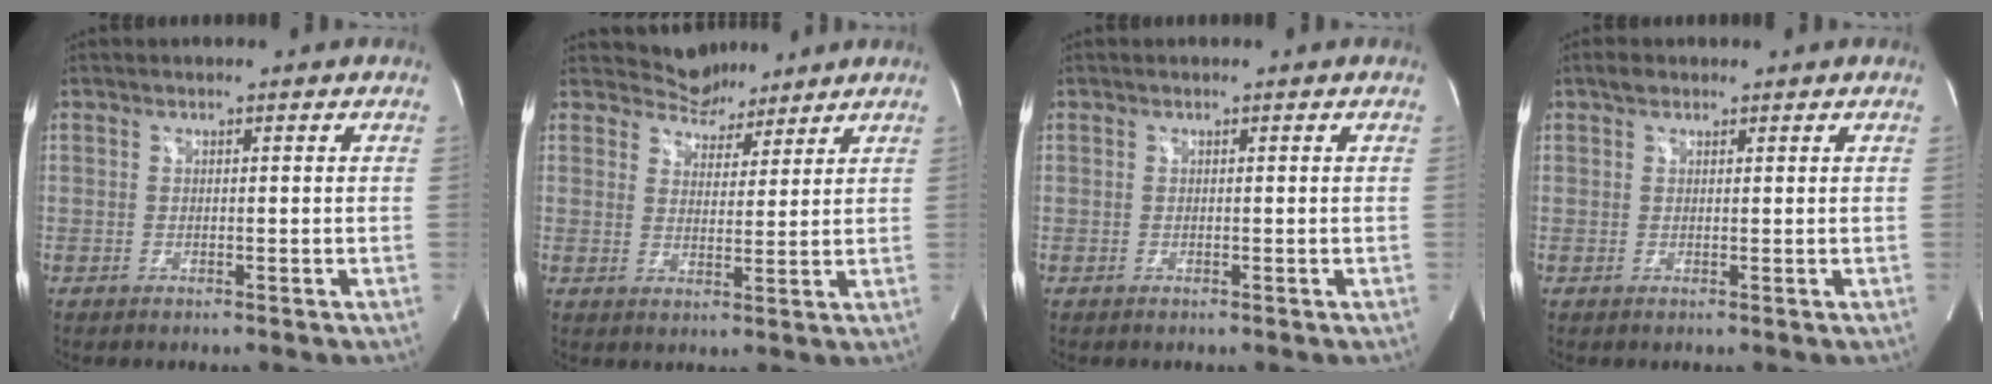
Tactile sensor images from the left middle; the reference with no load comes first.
{"total": 5.2, "force": [4.9, 1.8, -0.1], "torque": [0.000, 0.003, 0.083]}
{"total": 0.0}
{"total": 1.5, "force": [1.2, 0.8, 0.6], "torque": [-0.016, 0.012, 0.021]}